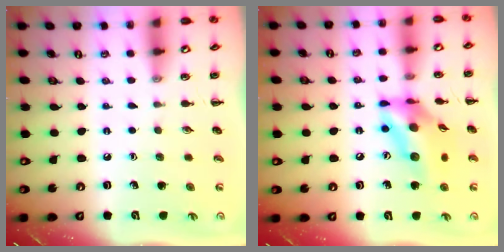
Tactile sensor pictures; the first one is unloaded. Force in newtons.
{"total": 15.3, "press": 14.6, "slide": 4.3}